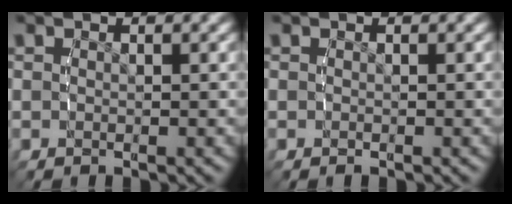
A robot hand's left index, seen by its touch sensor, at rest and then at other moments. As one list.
[{"total": 0.0}]